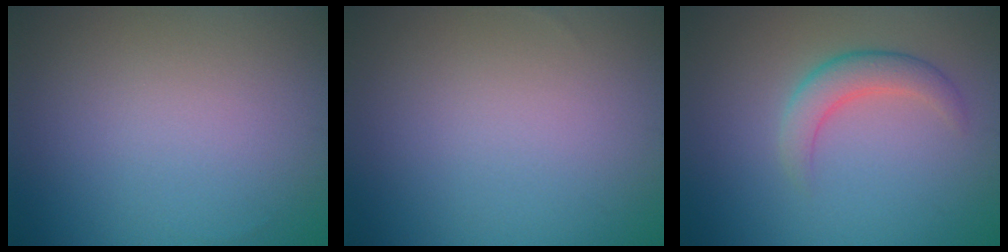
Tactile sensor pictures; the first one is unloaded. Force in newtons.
{"total": 0.0}
{"total": 2.9, "press": 2.9, "slide": 0.2}